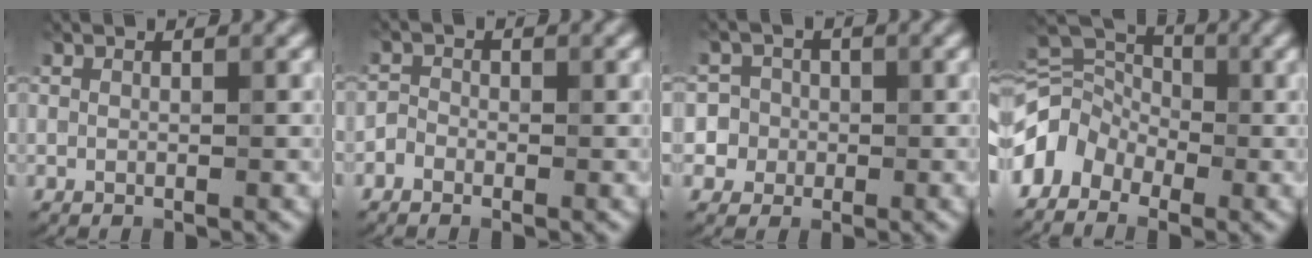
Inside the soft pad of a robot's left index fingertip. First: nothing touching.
{"total": 1.2, "force": [-0.8, 0.8, 0.3], "torque": [0.002, 0.002, -0.022]}
{"total": 5.2, "force": [-0.6, 5.0, 1.0], "torque": [0.002, 0.021, -0.033]}
{"total": 4.8, "force": [-2.8, 3.2, 2.3], "torque": [-0.041, 0.010, -0.070]}